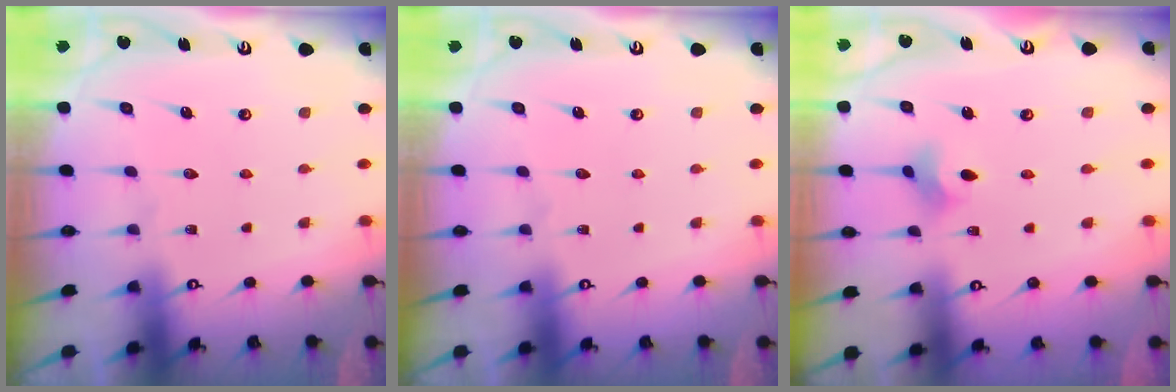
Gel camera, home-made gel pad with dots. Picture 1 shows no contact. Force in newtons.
{"total": 0.0}
{"total": 4.4, "press": 4.3, "slide": 0.6}